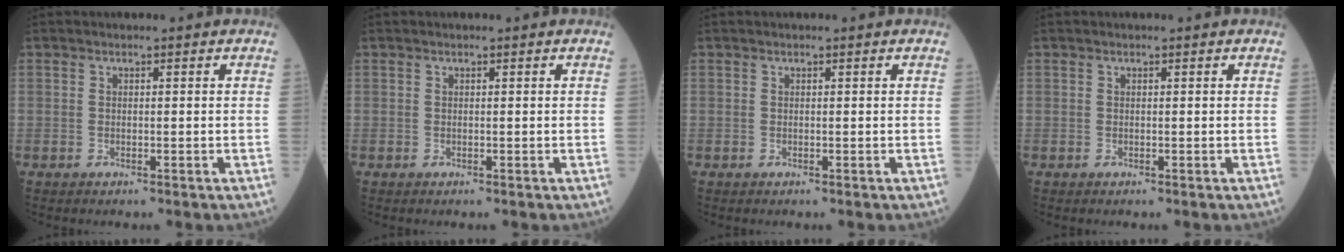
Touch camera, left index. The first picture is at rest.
{"total": 0.0}
{"total": 0.0}
{"total": 0.0}